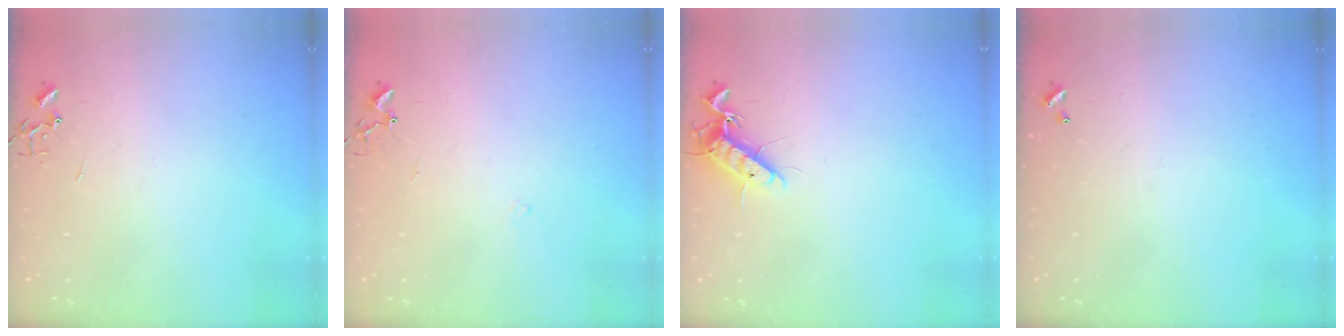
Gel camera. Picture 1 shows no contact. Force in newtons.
{"total": 6.5, "press": 6.5, "slide": 0.7}
{"total": 11.0, "press": 10.9, "slide": 1.9}
{"total": 0.0}